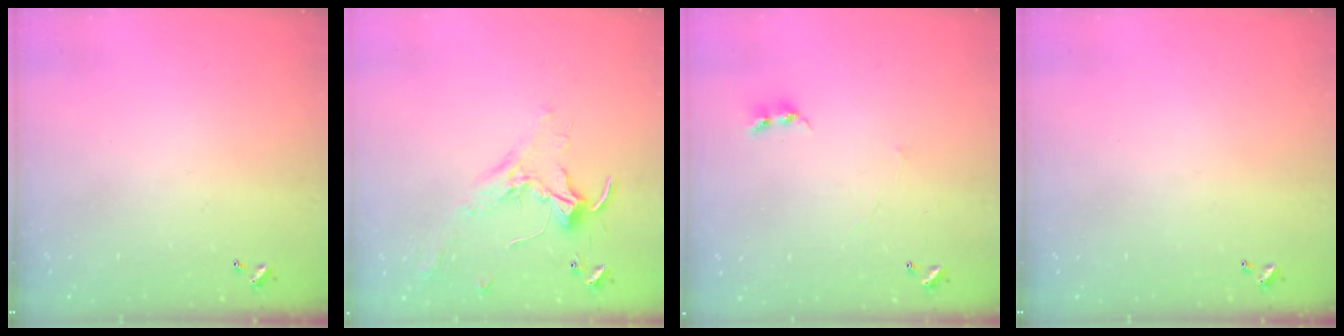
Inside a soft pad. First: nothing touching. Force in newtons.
{"total": 2.1, "press": 2.1, "slide": 0.4}
{"total": 1.2, "press": 1.1, "slide": 0.4}
{"total": 0.0}